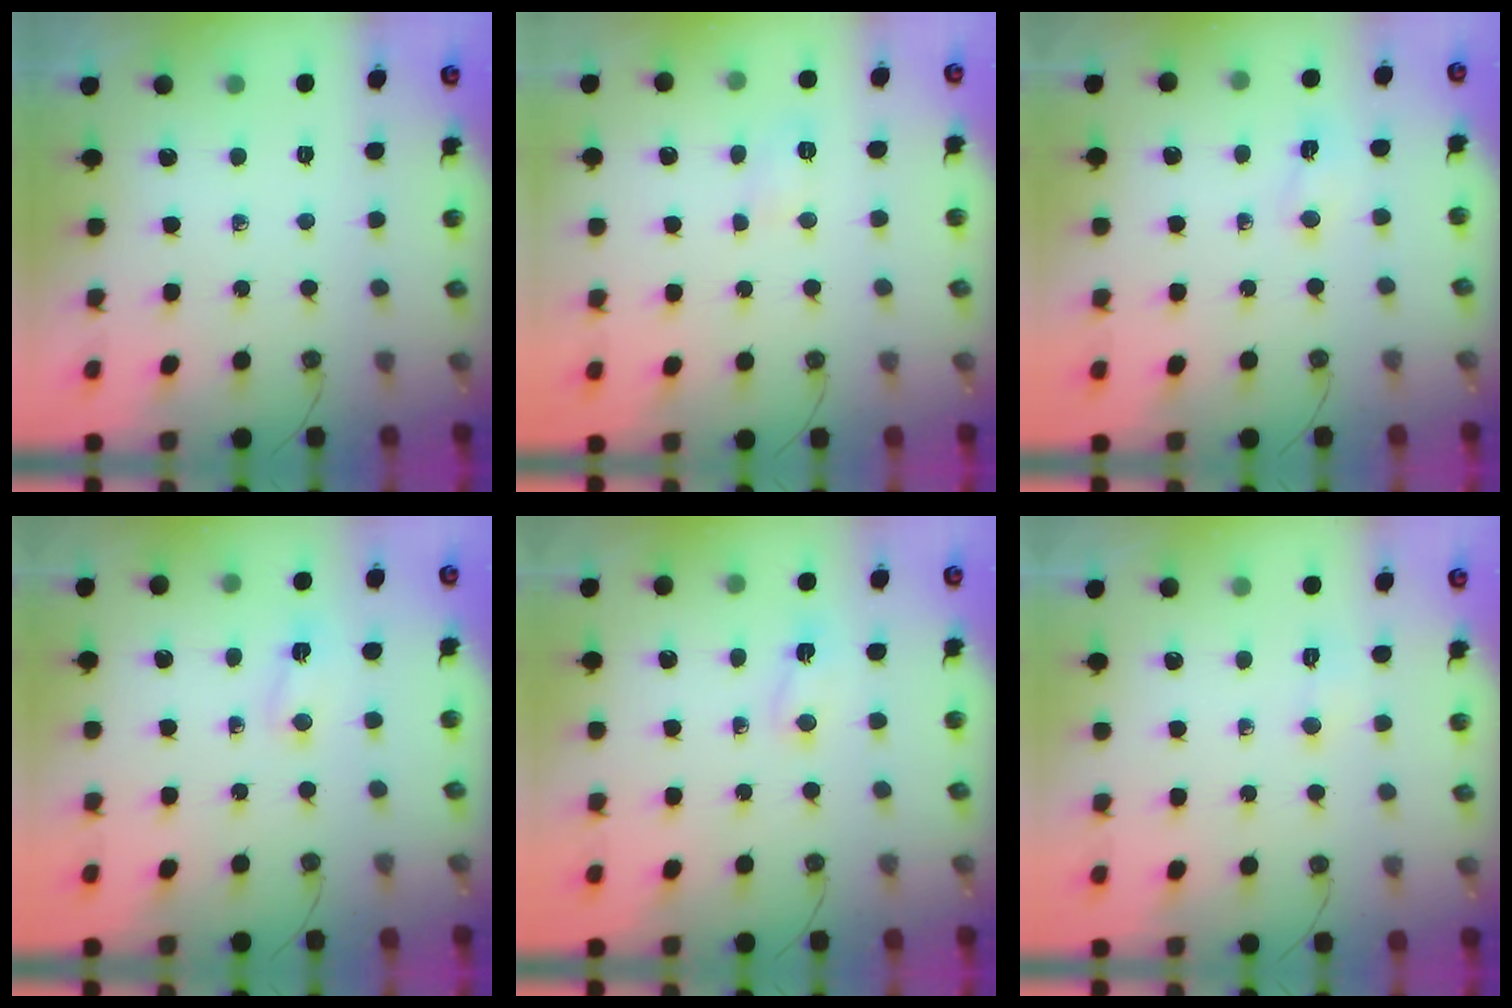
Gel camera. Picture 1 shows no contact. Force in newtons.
{"total": 4.4, "press": 4.4, "slide": 0.5}
{"total": 2.8, "press": 2.7, "slide": 0.7}
{"total": 2.0, "press": 2.0, "slide": 0.4}
{"total": 3.1, "press": 3.1, "slide": 0.4}
{"total": 3.9, "press": 3.9, "slide": 0.6}